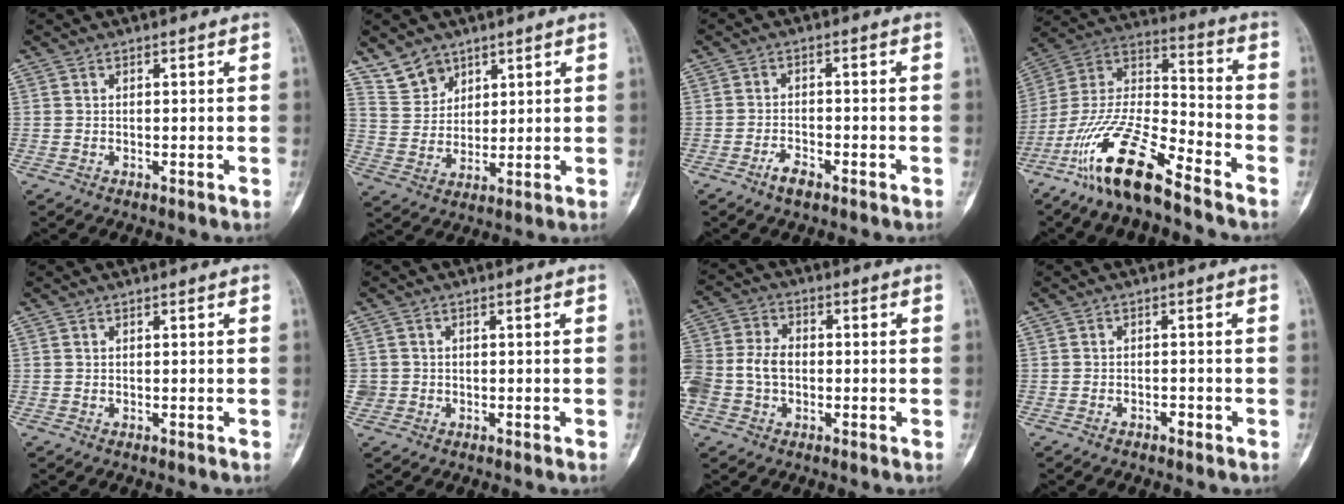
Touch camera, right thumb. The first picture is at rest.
{"total": 6.9, "force": [5.2, 4.4, 1.1], "torque": [0.002, -0.032, 0.111]}
{"total": 3.3, "force": [-2.3, 1.3, 2.0], "torque": [-0.036, 0.014, -0.041]}
{"total": 18.2, "force": [-12.6, 4.4, 12.3], "torque": [-0.241, 0.071, -0.240]}
{"total": 0.0}
{"total": 1.5, "force": [-0.2, 1.5, 0.0], "torque": [0.009, 0.007, -0.003]}
{"total": 12.6, "force": [-1.6, 9.3, 8.3], "torque": [-0.199, 0.025, -0.034]}
{"total": 1.3, "force": [-0.9, 0.7, 0.7], "torque": [-0.012, 0.009, -0.015]}